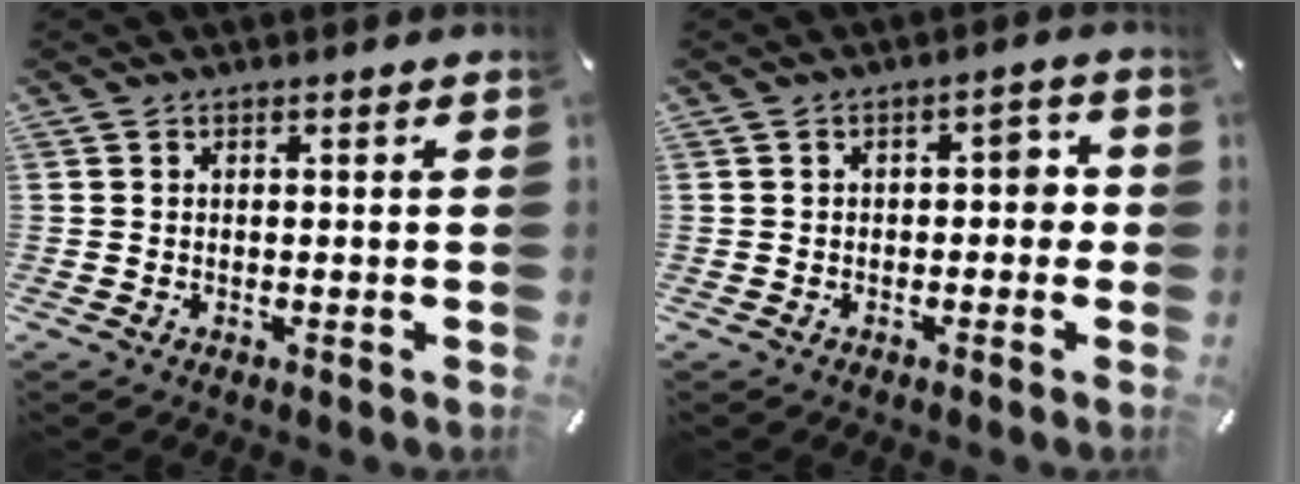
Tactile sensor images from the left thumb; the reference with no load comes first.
{"total": 3.6, "force": [-0.7, 2.2, 2.8], "torque": [-0.038, 0.010, -0.023]}